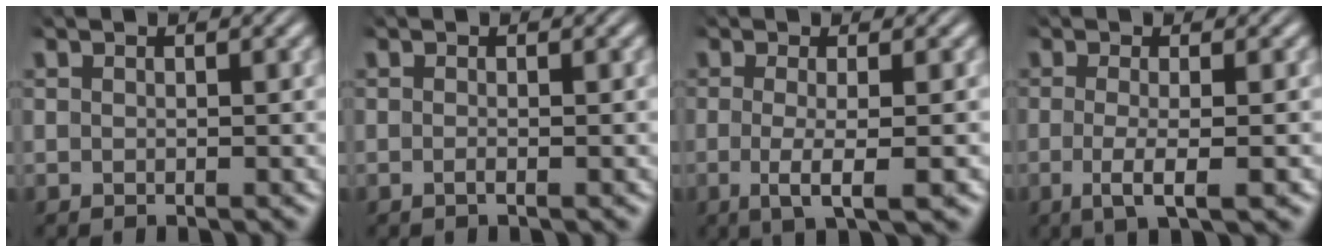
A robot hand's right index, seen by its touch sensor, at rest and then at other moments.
{"total": 0.6, "force": [-0.4, 0.1, 0.4], "torque": [-0.012, 0.000, -0.010]}
{"total": 3.4, "force": [-0.9, 0.3, 3.2], "torque": [-0.066, -0.016, -0.007]}
{"total": 3.1, "force": [-1.0, 0.3, 2.9], "torque": [-0.062, -0.015, -0.010]}